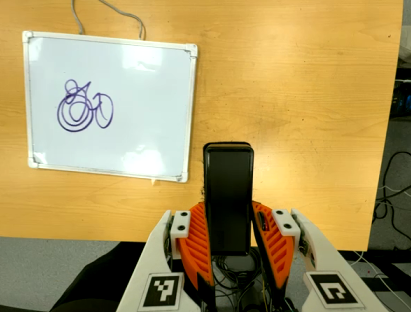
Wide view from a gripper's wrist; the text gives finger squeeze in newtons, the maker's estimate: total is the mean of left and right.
{"total": 4.1, "left": 2.7, "right": 5.5}